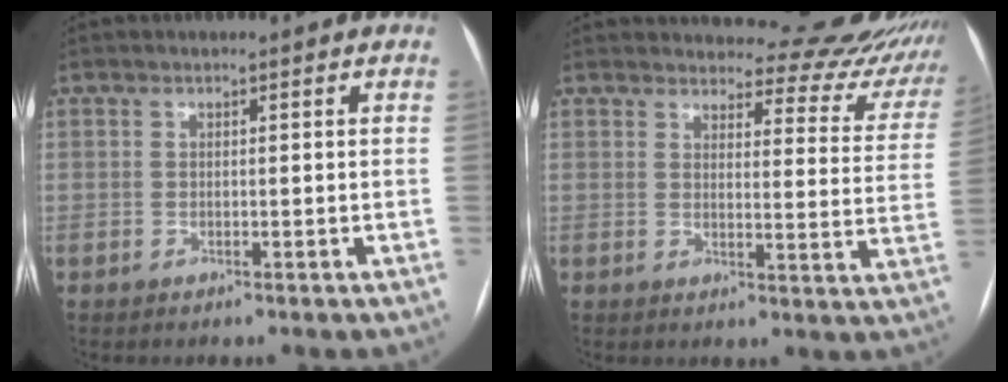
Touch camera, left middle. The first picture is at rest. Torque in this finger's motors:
{"motor_torque": [0.38, -0.65, 0.32, 0.03]}